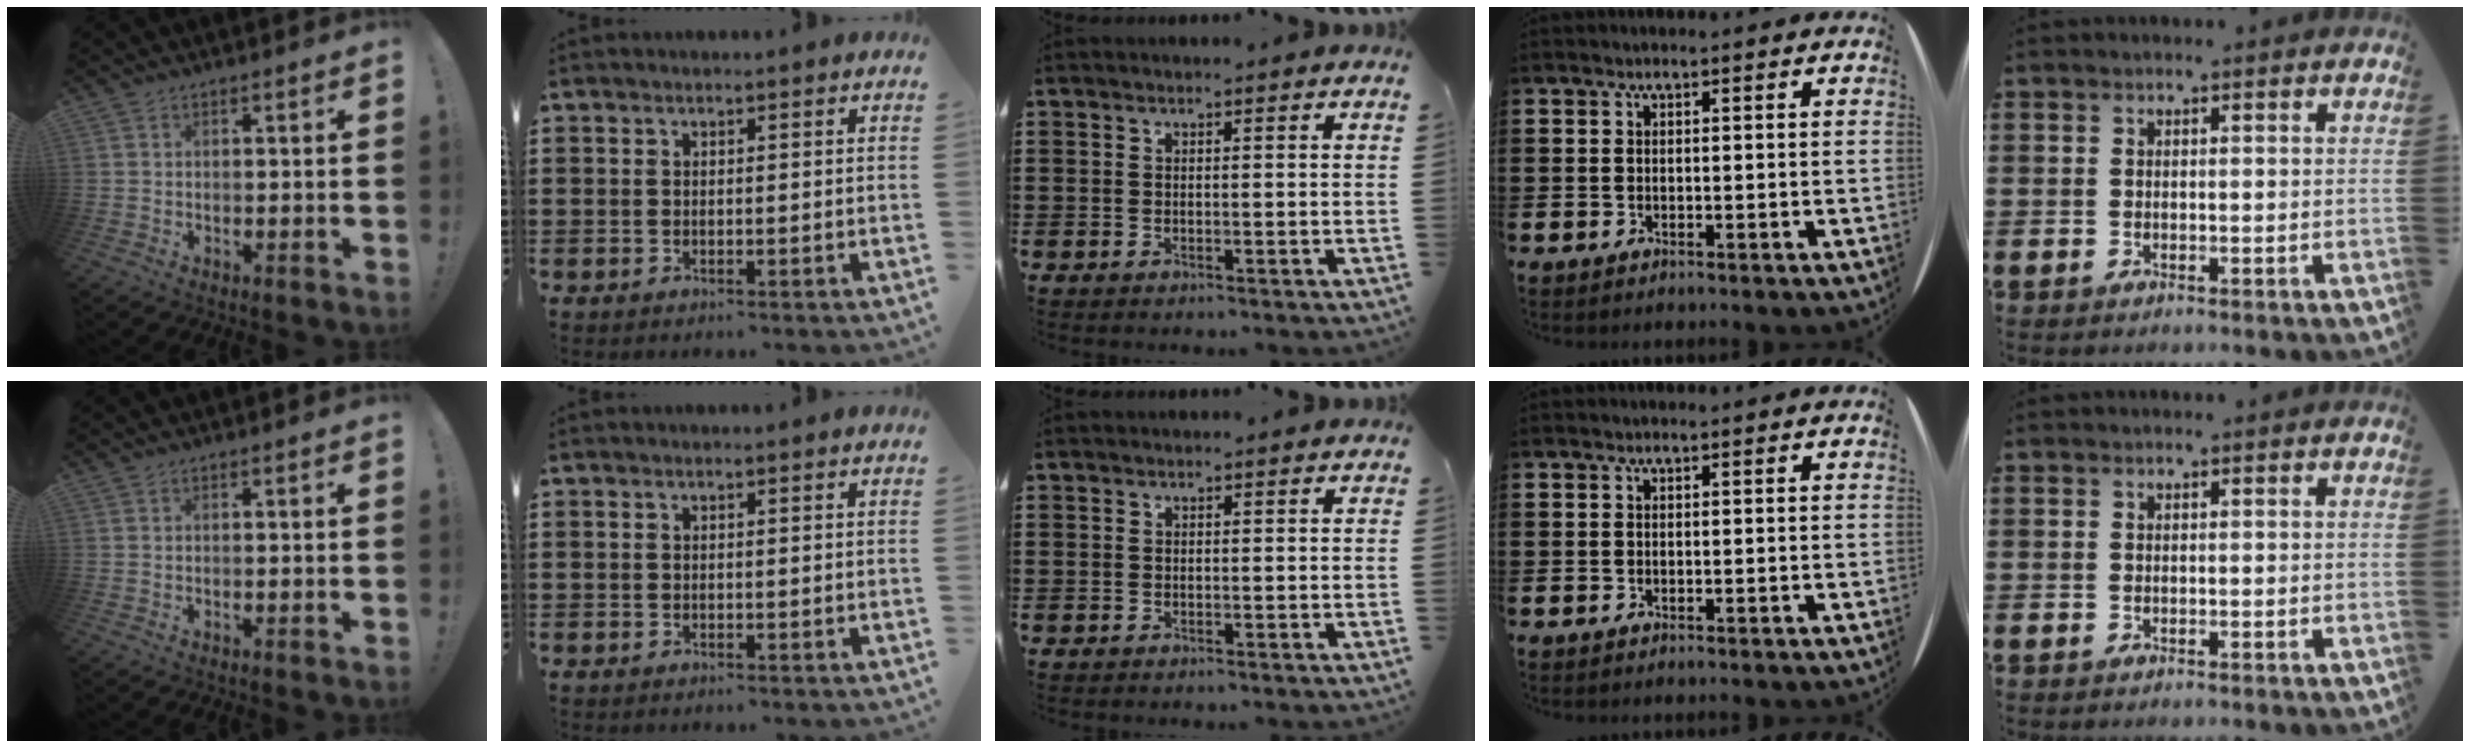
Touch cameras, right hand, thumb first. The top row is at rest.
{}